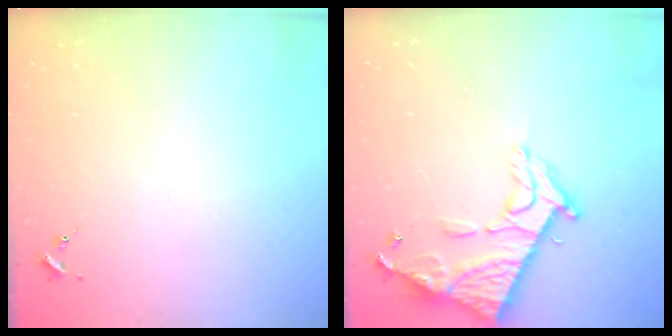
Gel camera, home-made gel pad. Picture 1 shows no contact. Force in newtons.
{"total": 15.3, "press": 15.3, "slide": 1.2}